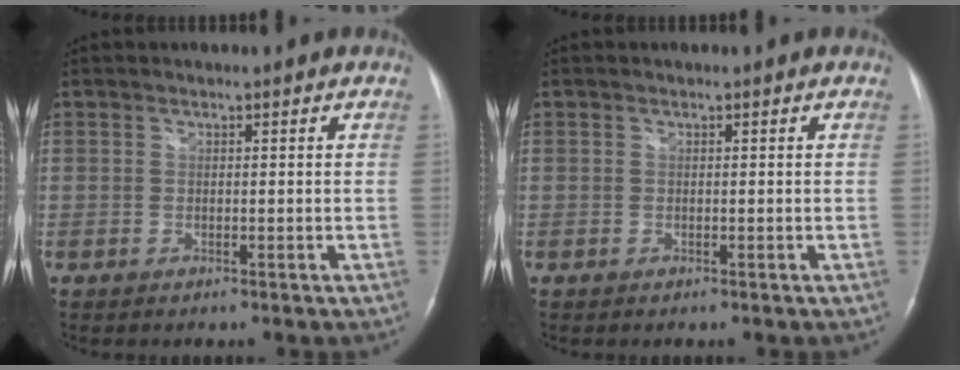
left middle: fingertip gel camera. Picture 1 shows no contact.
{"total": 0.0}